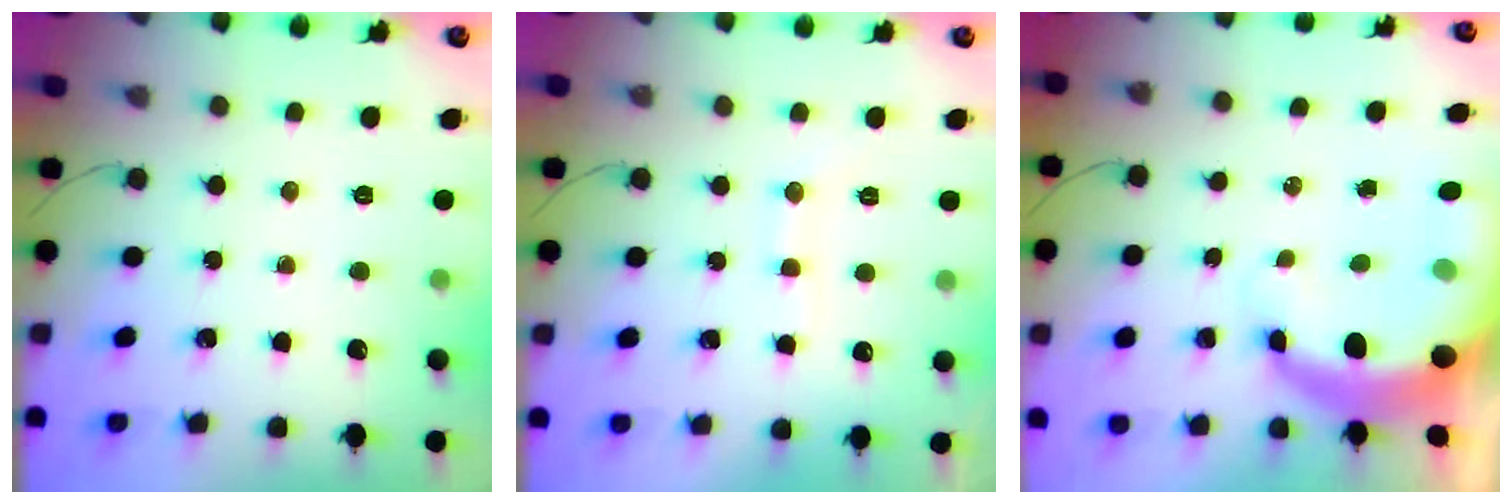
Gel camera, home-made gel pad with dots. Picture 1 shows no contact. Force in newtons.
{"total": 7.5, "press": 7.3, "slide": 1.6}
{"total": 12.8, "press": 12.5, "slide": 3.0}